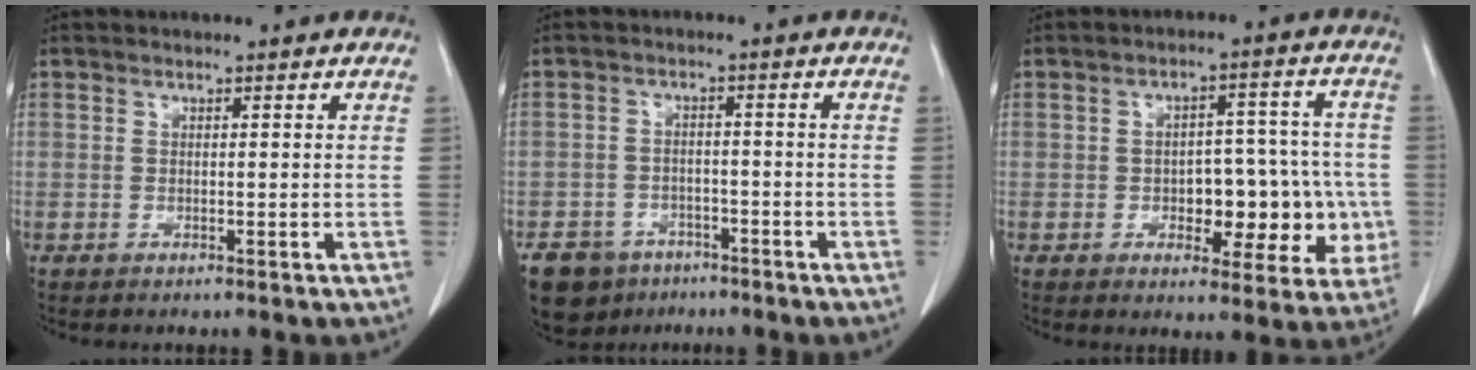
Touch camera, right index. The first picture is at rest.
{"total": 10.7, "force": [-7.7, 6.6, 3.4], "torque": [-0.075, -0.002, -0.125]}
{"total": 13.0, "force": [-2.6, 6.8, 10.7], "torque": [-0.130, 0.038, -0.017]}